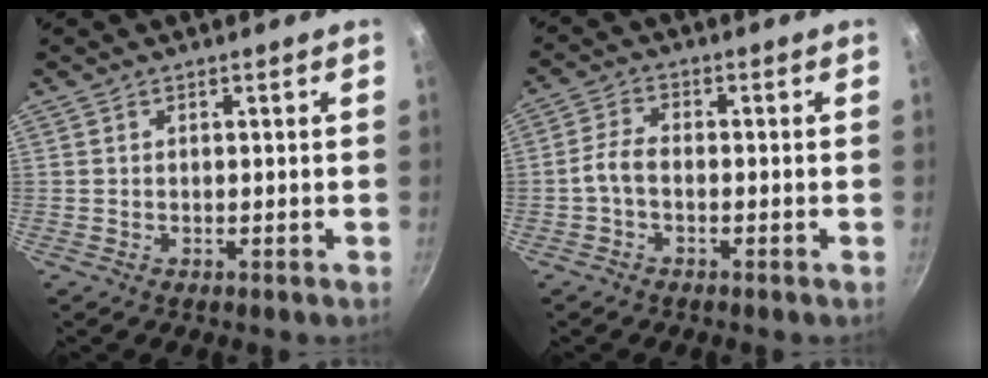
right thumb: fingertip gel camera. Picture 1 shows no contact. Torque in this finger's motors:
{"motor_torque": [-0.22, 0.13, 0.53, -0.42, 0.01]}